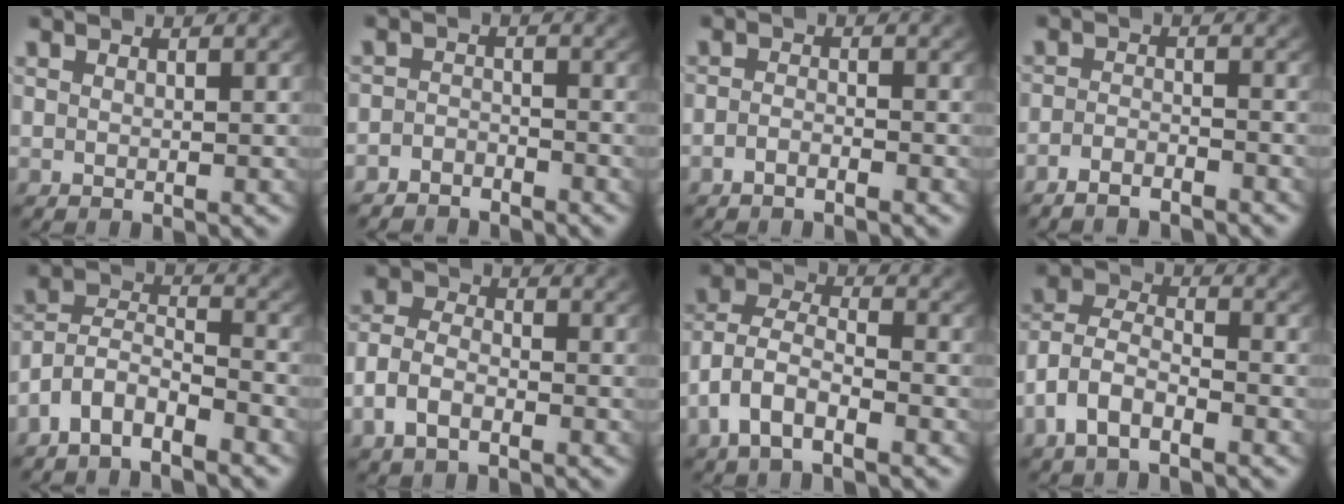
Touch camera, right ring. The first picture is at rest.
{"total": 3.3, "force": [-3.1, 1.3, -0.2], "torque": [-0.002, -0.020, -0.050]}
{"total": 1.5, "force": [-1.5, 0.2, 0.4], "torque": [-0.010, -0.009, -0.026]}
{"total": 3.1, "force": [-2.9, 0.7, 0.6], "torque": [-0.017, -0.010, -0.047]}
{"total": 7.4, "force": [-3.1, 6.3, 2.5], "torque": [-0.073, -0.024, -0.066]}
{"total": 4.6, "force": [-1.6, 3.6, 2.5], "torque": [-0.067, -0.019, -0.024]}
{"total": 6.1, "force": [-1.1, 4.8, 3.7], "torque": [-0.101, -0.023, -0.020]}
{"total": 6.6, "force": [-1.7, 5.5, 3.3], "torque": [-0.096, -0.025, -0.033]}